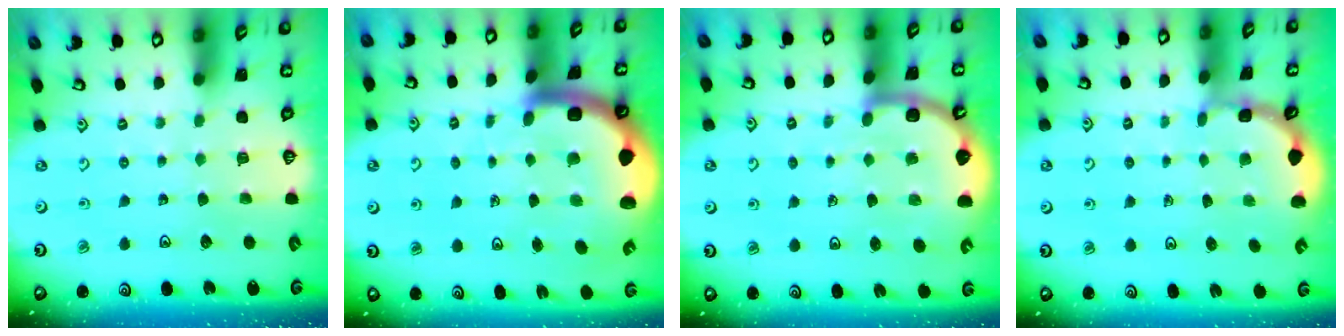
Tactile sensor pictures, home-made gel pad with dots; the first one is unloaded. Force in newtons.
{"total": 10.8, "press": 10.6, "slide": 2.1}
{"total": 7.3, "press": 7.0, "slide": 2.1}
{"total": 1.5, "press": 1.5, "slide": 0.2}